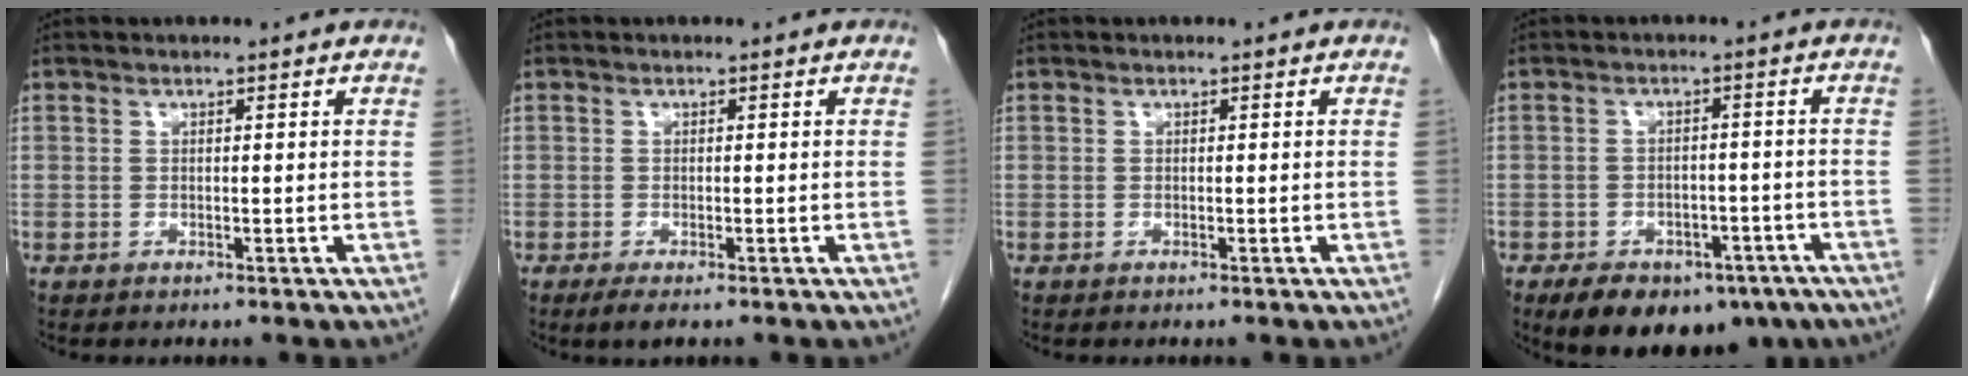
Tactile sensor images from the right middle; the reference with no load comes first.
{"total": 1.8, "force": [-1.2, 0.3, 1.3], "torque": [-0.026, -0.006, -0.020]}
{"total": 0.0}
{"total": 13.9, "force": [-9.1, 7.8, 7.1], "torque": [-0.114, 0.003, -0.121]}